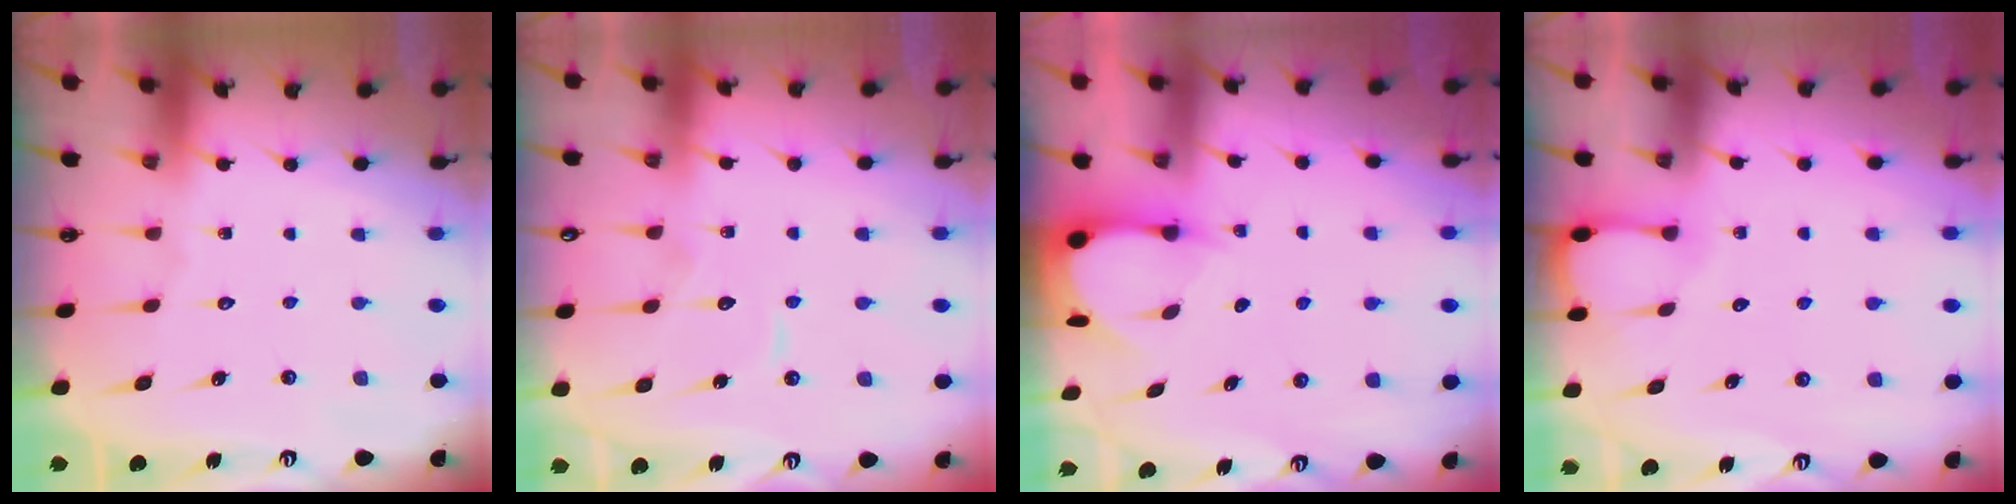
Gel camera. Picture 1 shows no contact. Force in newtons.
{"total": 5.6, "press": 5.6, "slide": 0.5}
{"total": 3.6, "press": 3.5, "slide": 0.6}
{"total": 2.0, "press": 2.0, "slide": 0.3}